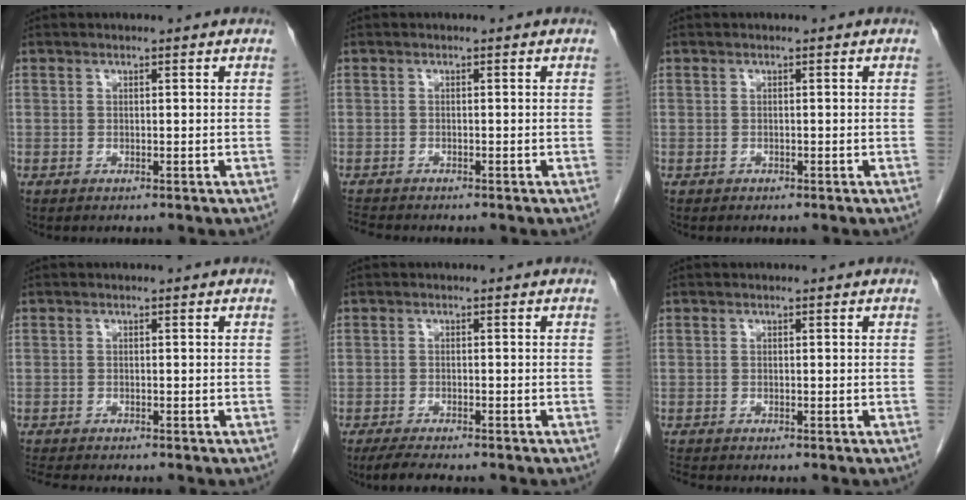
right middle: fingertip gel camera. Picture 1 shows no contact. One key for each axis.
{"total": 1.9, "fx": -1.9, "fy": 0.0, "fz": 0.2, "tx": -0.009, "ty": -0.012, "tz": -0.034}
{"total": 0.0}
{"total": 2.9, "fx": -2.7, "fy": -0.2, "fz": 1.0, "tx": -0.020, "ty": -0.013, "tz": -0.045}
{"total": 4.6, "fx": -3.8, "fy": 0.5, "fz": 2.4, "tx": -0.044, "ty": -0.012, "tz": -0.061}
{"total": 0.9, "fx": -0.8, "fy": -0.2, "fz": 0.0, "tx": -0.009, "ty": -0.009, "tz": -0.017}